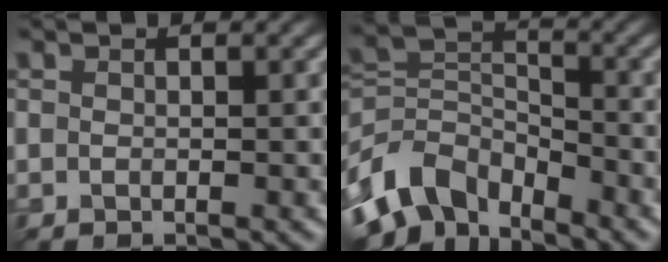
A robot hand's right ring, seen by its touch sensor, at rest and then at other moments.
{"total": 7.2, "force": [-4.3, 4.5, 3.5], "torque": [-0.067, 0.002, -0.097]}